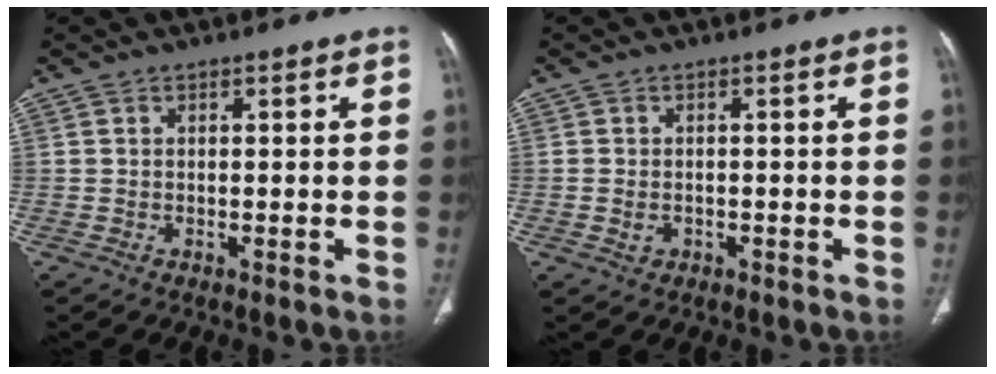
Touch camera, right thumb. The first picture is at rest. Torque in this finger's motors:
{"motor_torque": [-0.32, 0.13, -0.41, 0.31, -0.01]}